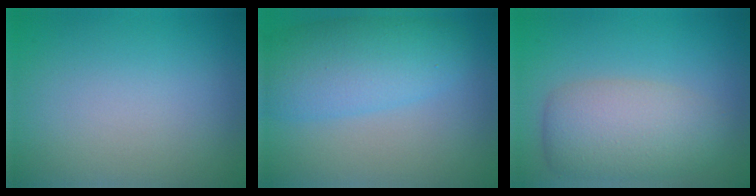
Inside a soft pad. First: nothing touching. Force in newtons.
{"total": 5.8, "press": 5.8, "slide": 0.2}
{"total": 5.6, "press": 5.6, "slide": 0.3}